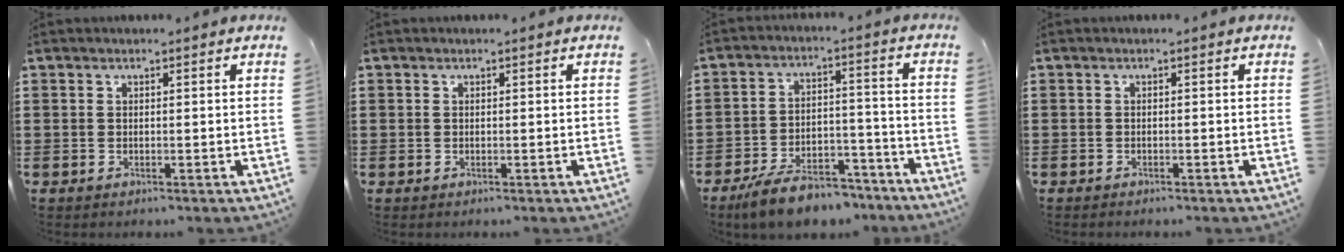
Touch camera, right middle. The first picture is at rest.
{"total": 0.0}
{"total": 8.2, "force": [-7.4, 2.2, 3.0], "torque": [-0.050, 0.023, -0.138]}
{"total": 0.6, "force": [-0.6, 0.1, 0.1], "torque": [-0.005, -0.004, -0.010]}